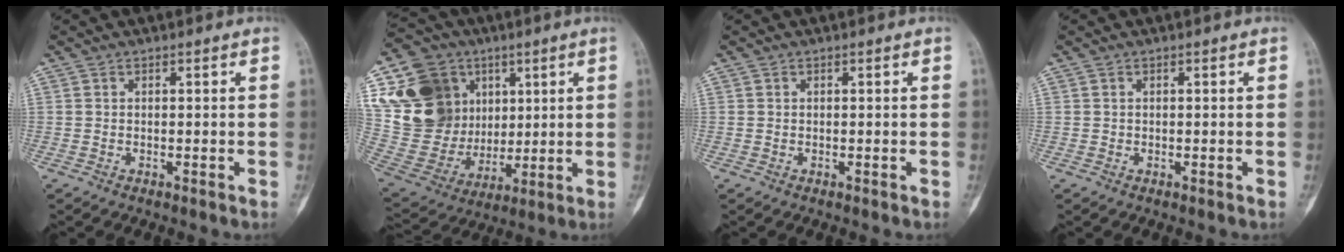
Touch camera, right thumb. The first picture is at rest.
{"total": 21.8, "force": [7.3, 18.0, 10.0], "torque": [-0.166, 0.006, 0.156]}
{"total": 0.0}
{"total": 0.0}